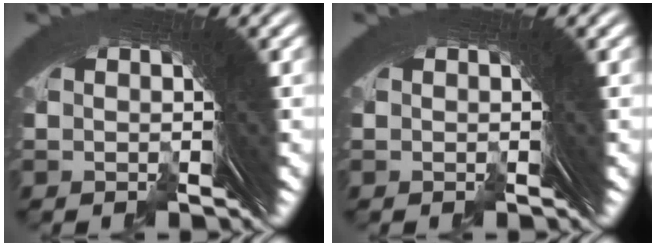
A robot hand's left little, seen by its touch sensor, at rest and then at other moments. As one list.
[{"total": 0.0}]